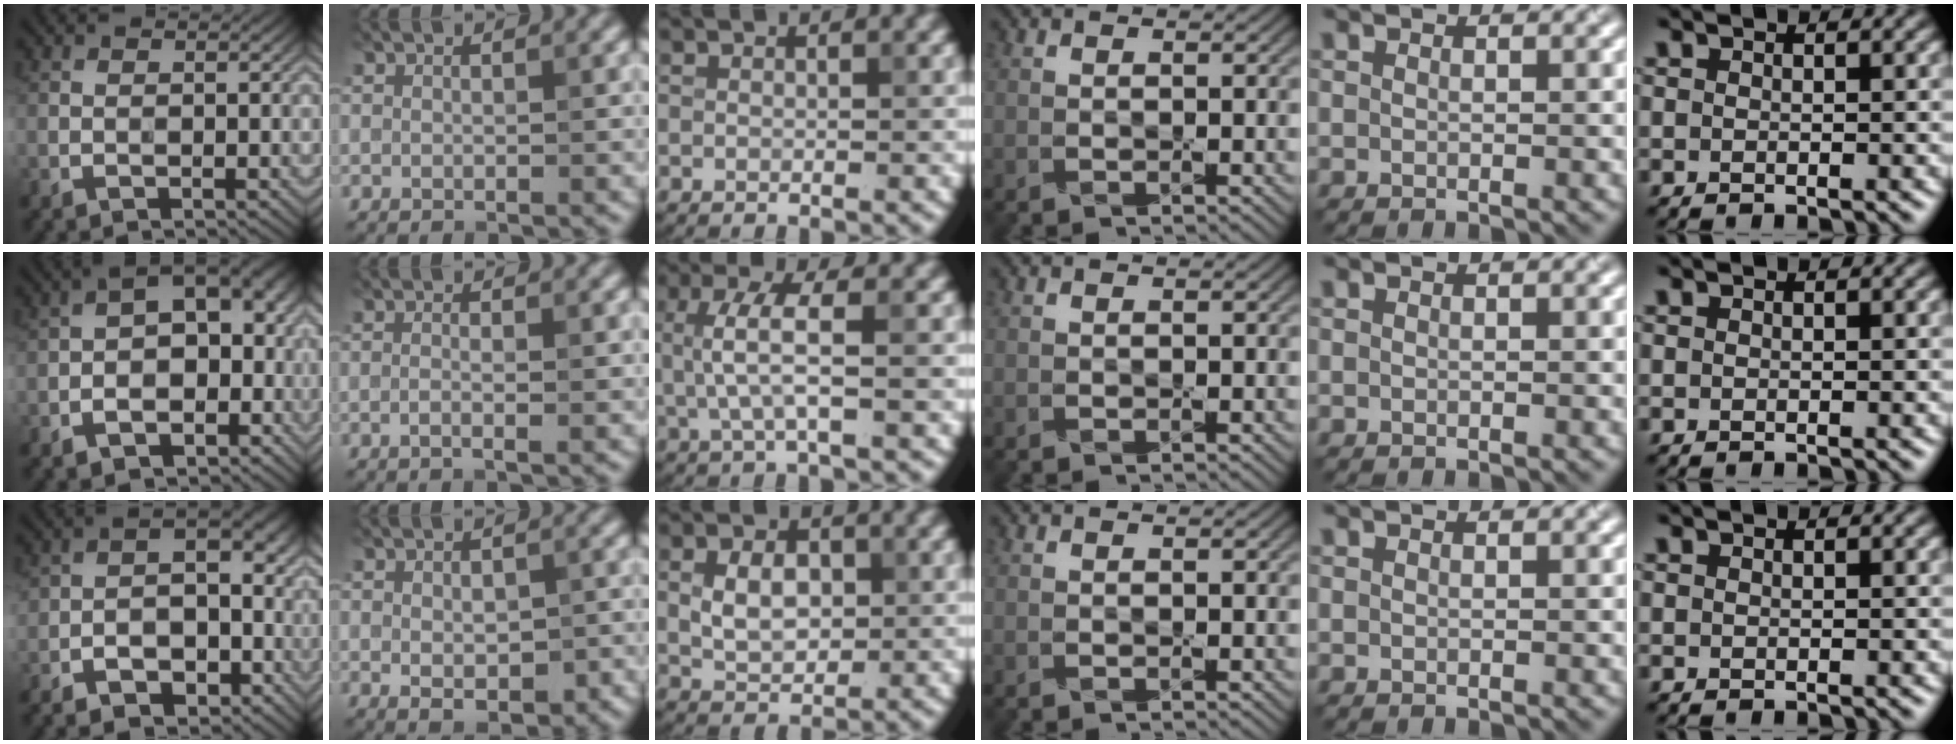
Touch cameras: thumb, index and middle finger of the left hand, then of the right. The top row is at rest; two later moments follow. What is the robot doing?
{"motion": "wipe", "object": "phone"}